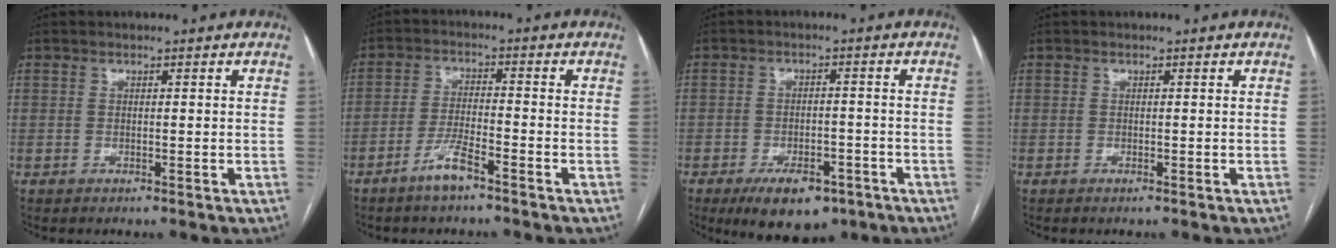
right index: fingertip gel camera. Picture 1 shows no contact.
{"total": 4.9, "force": [-3.5, 0.5, 3.4], "torque": [-0.073, -0.003, -0.066]}
{"total": 9.1, "force": [-5.9, 4.2, 5.4], "torque": [-0.082, -0.004, -0.085]}
{"total": 0.0}